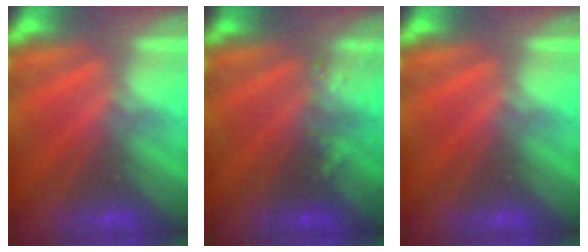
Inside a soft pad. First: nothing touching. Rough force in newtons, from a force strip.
{"total": 2.9}
{"total": 0.0}